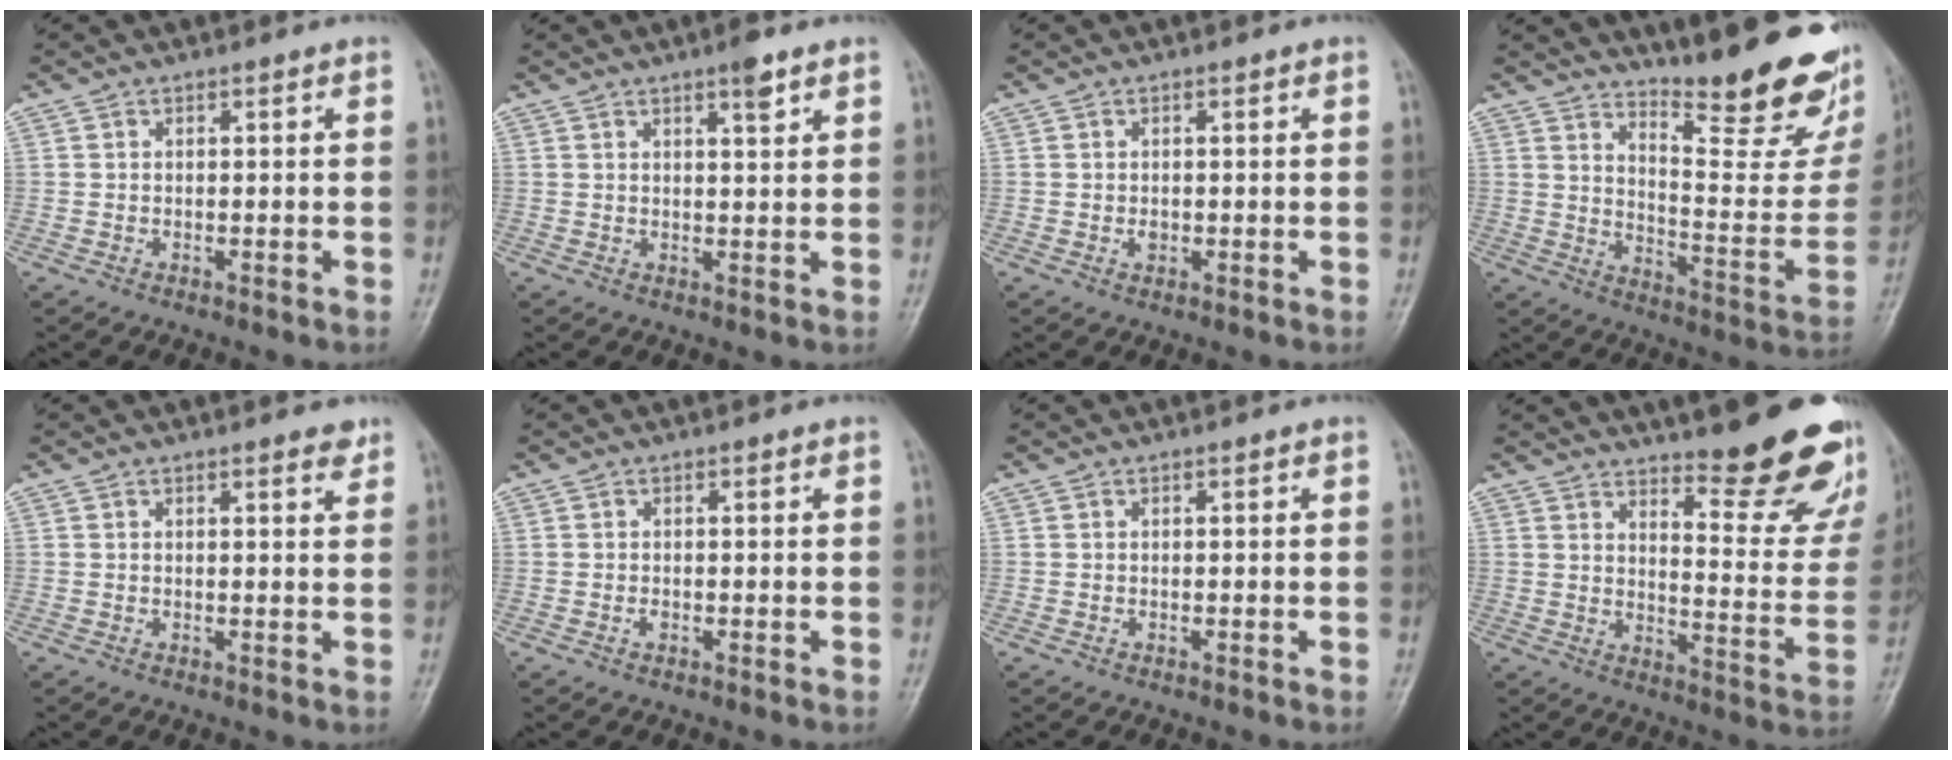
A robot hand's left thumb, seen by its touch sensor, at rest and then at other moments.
{"total": 3.5, "force": [2.2, 0.8, 2.6], "torque": [-0.033, -0.012, 0.031]}
{"total": 1.2, "force": [-0.1, 0.9, 0.7], "torque": [-0.006, 0.000, -0.001]}
{"total": 23.8, "force": [18.2, 5.7, 14.2], "torque": [-0.165, -0.137, 0.249]}
{"total": 2.1, "force": [1.6, 0.7, 1.2], "torque": [-0.009, -0.009, 0.018]}
{"total": 0.7, "force": [-0.2, 0.5, 0.5], "torque": [-0.006, 0.000, -0.005]}
{"total": 0.0}
{"total": 20.8, "force": [15.5, 5.2, 12.8], "torque": [-0.127, -0.115, 0.198]}